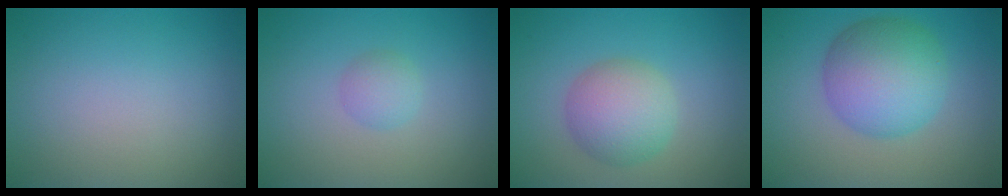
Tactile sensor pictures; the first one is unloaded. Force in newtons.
{"total": 1.5, "press": 1.5, "slide": 0.1}
{"total": 4.7, "press": 4.7, "slide": 0.1}
{"total": 7.3, "press": 7.3, "slide": 0.0}